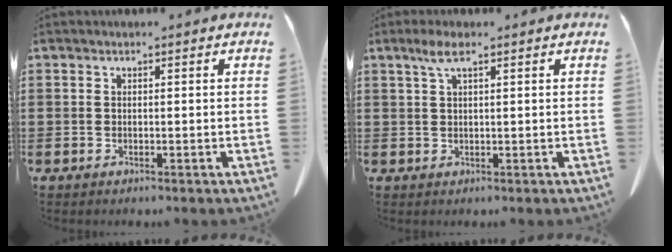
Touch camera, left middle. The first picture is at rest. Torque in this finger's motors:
{"motor_torque": [0.61, -0.19, 0.07, 0.05]}